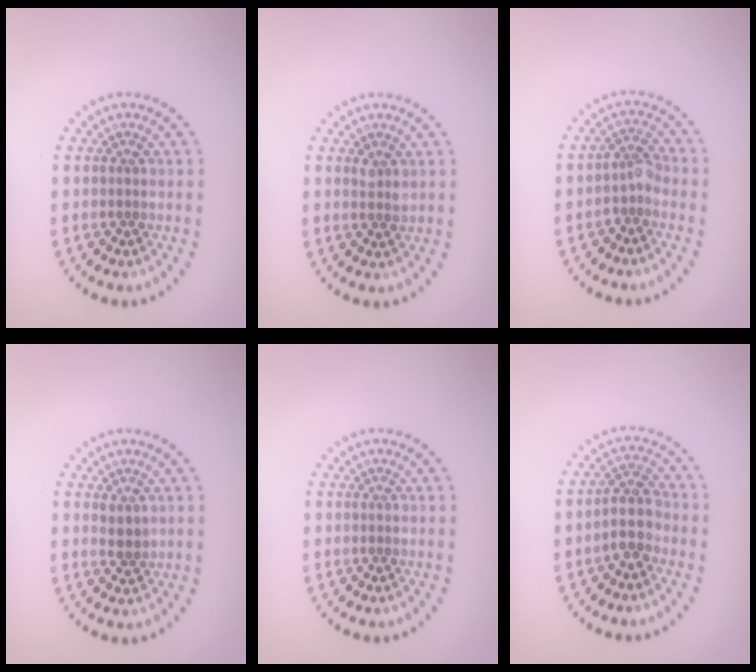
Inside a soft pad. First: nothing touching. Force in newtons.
{"total": 0.9, "press": 0.9, "slide": 0.2}
{"total": 2.0, "press": 1.5, "slide": 1.3}
{"total": 1.4, "press": 1.3, "slide": 0.7}
{"total": 0.0}
{"total": 2.8, "press": 2.6, "slide": 1.2}